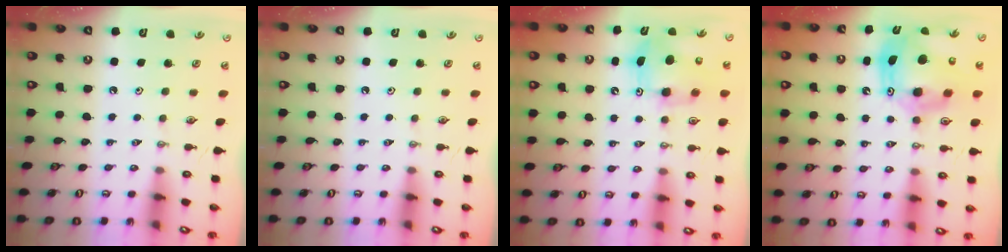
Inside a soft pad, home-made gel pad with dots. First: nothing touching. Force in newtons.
{"total": 0.0}
{"total": 8.4, "press": 8.2, "slide": 2.0}
{"total": 15.3, "press": 15.2, "slide": 1.5}